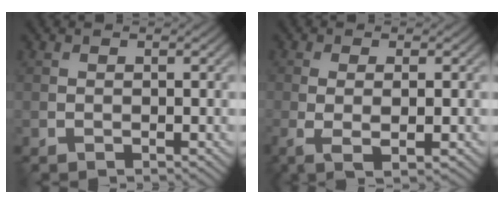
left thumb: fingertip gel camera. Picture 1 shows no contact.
{"total": 3.6, "force": [-0.6, 0.8, 3.5], "torque": [-0.070, -0.003, -0.010]}